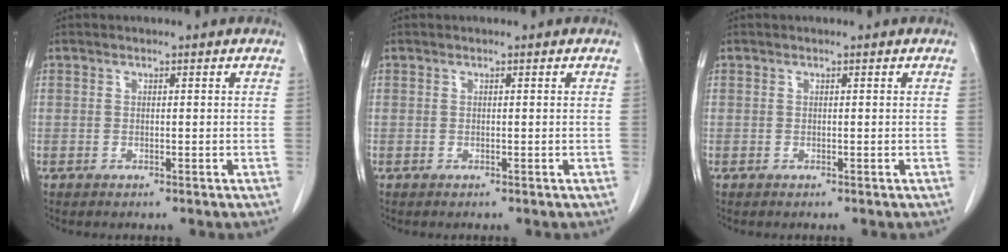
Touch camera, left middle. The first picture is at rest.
{"total": 0.0}
{"total": 0.0}